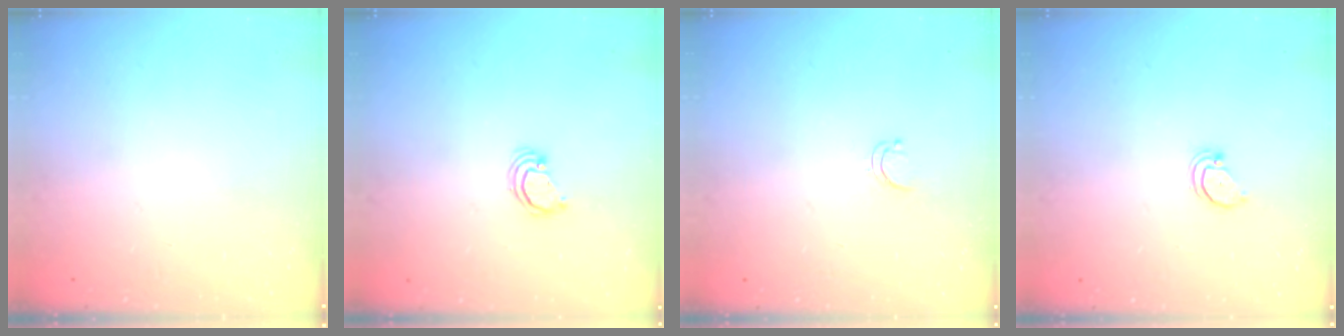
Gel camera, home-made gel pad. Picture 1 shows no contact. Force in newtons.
{"total": 2.2, "press": 2.2, "slide": 0.2}
{"total": 3.5, "press": 3.4, "slide": 0.4}
{"total": 1.5, "press": 1.5, "slide": 0.2}